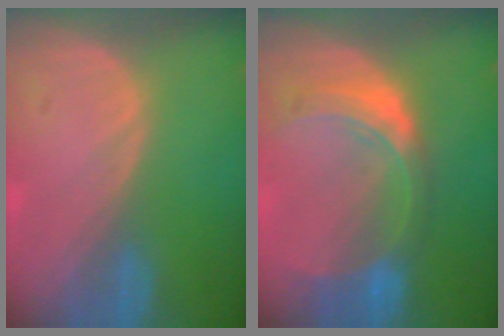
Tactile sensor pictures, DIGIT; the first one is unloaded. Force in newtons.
{"total": 8.1, "press": 7.1, "slide": 3.7}